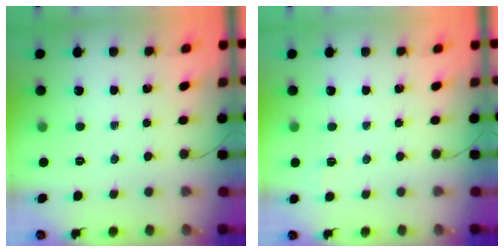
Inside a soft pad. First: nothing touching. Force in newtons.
{"total": 5.0, "press": 4.8, "slide": 1.5}